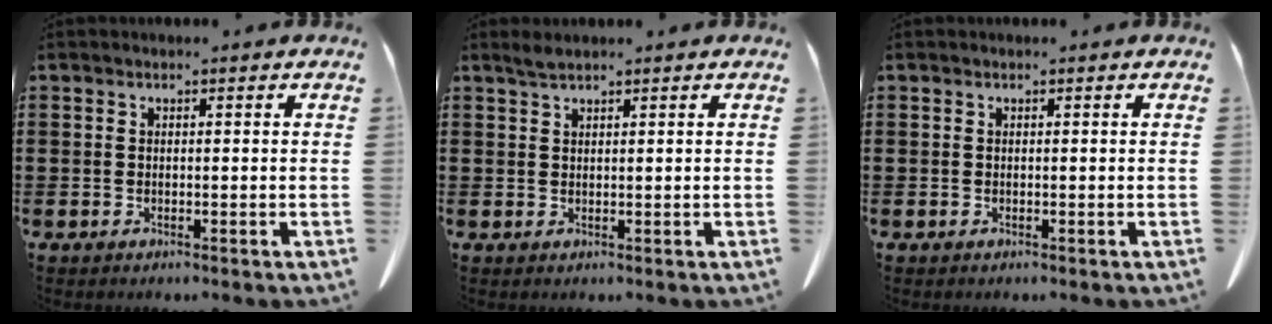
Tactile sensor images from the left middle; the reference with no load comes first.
{"total": 1.4, "force": [1.2, 0.0, 0.8], "torque": [-0.019, -0.002, 0.023]}
{"total": 0.0}